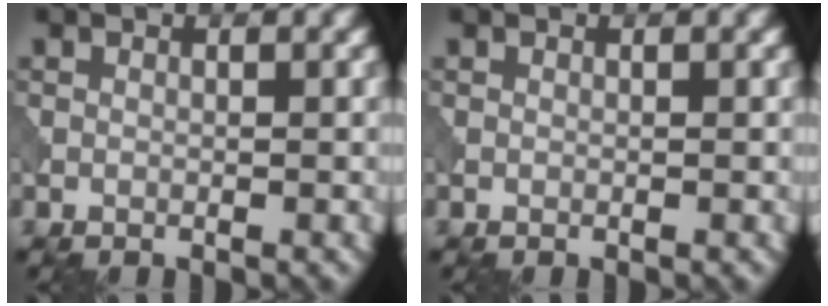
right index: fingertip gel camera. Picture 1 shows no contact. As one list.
[{"total": 0.0}]